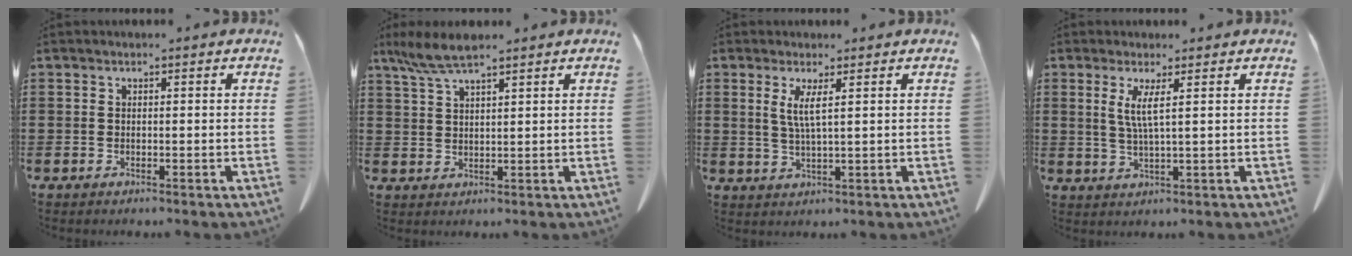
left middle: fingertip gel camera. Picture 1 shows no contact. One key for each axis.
{"total": 5.1, "fx": 3.7, "fy": 0.8, "fz": 3.4, "tx": -0.075, "ty": -0.002, "tz": 0.068}
{"total": 3.3, "fx": 1.5, "fy": 0.0, "fz": 2.9, "tx": -0.065, "ty": -0.003, "tz": 0.025}
{"total": 3.5, "fx": 1.5, "fy": -0.2, "fz": 3.1, "tx": -0.070, "ty": -0.004, "tz": 0.025}